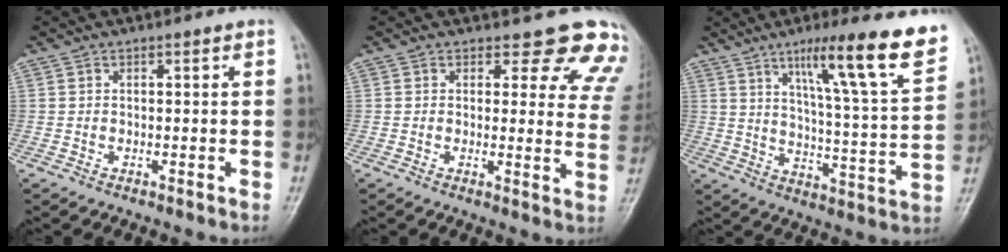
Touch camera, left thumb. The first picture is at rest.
{"total": 11.6, "force": [10.2, 4.7, 2.9], "torque": [0.023, -0.071, 0.079]}
{"total": 19.8, "force": [11.6, 2.1, 15.9], "torque": [-0.212, -0.047, 0.173]}